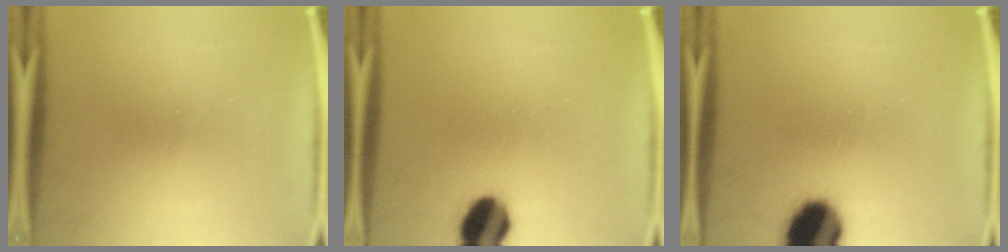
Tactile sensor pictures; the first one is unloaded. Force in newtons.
{"total": 10.1}
{"total": 14.3}